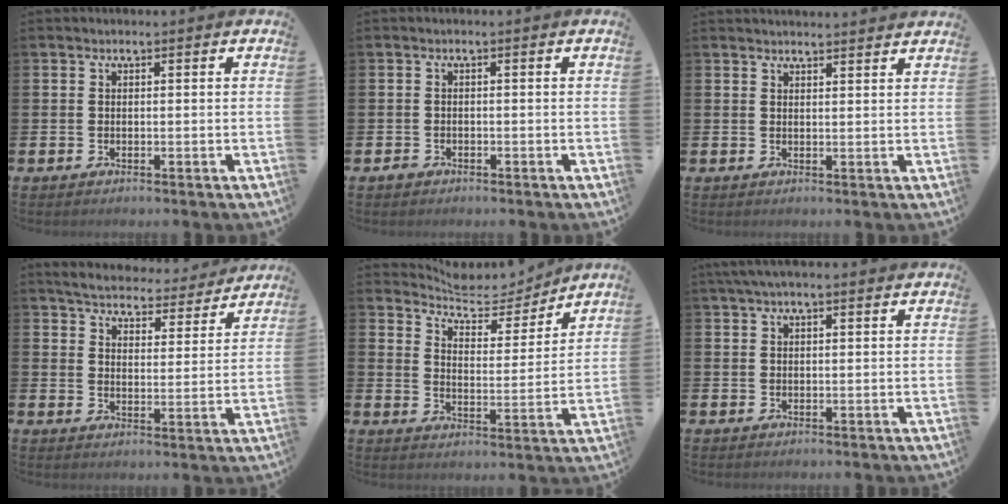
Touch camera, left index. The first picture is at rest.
{"total": 1.1, "force": [-0.7, 0.8, 0.2], "torque": [-0.008, 0.004, -0.016]}
{"total": 2.2, "force": [2.2, 0.0, -0.1], "torque": [0.008, -0.015, 0.038]}
{"total": 5.3, "force": [5.2, 0.8, 0.7], "torque": [-0.038, -0.038, 0.087]}
{"total": 7.3, "force": [7.1, 1.5, 1.3], "torque": [-0.055, -0.047, 0.126]}
{"total": 2.6, "force": [2.1, 0.4, 1.5], "torque": [-0.030, 0.004, 0.037]}